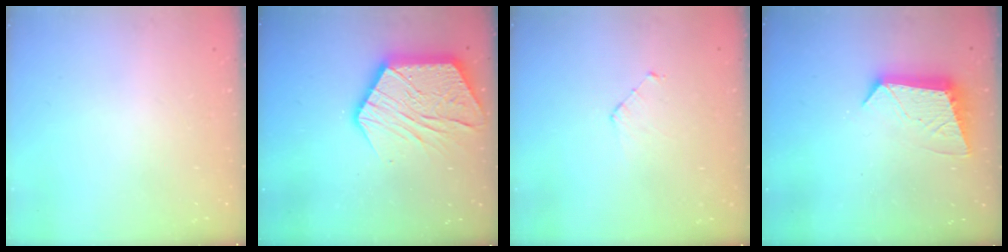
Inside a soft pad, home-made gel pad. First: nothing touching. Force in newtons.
{"total": 19.2, "press": 19.1, "slide": 1.5}
{"total": 4.3, "press": 4.3, "slide": 0.4}
{"total": 10.8, "press": 10.8, "slide": 0.8}